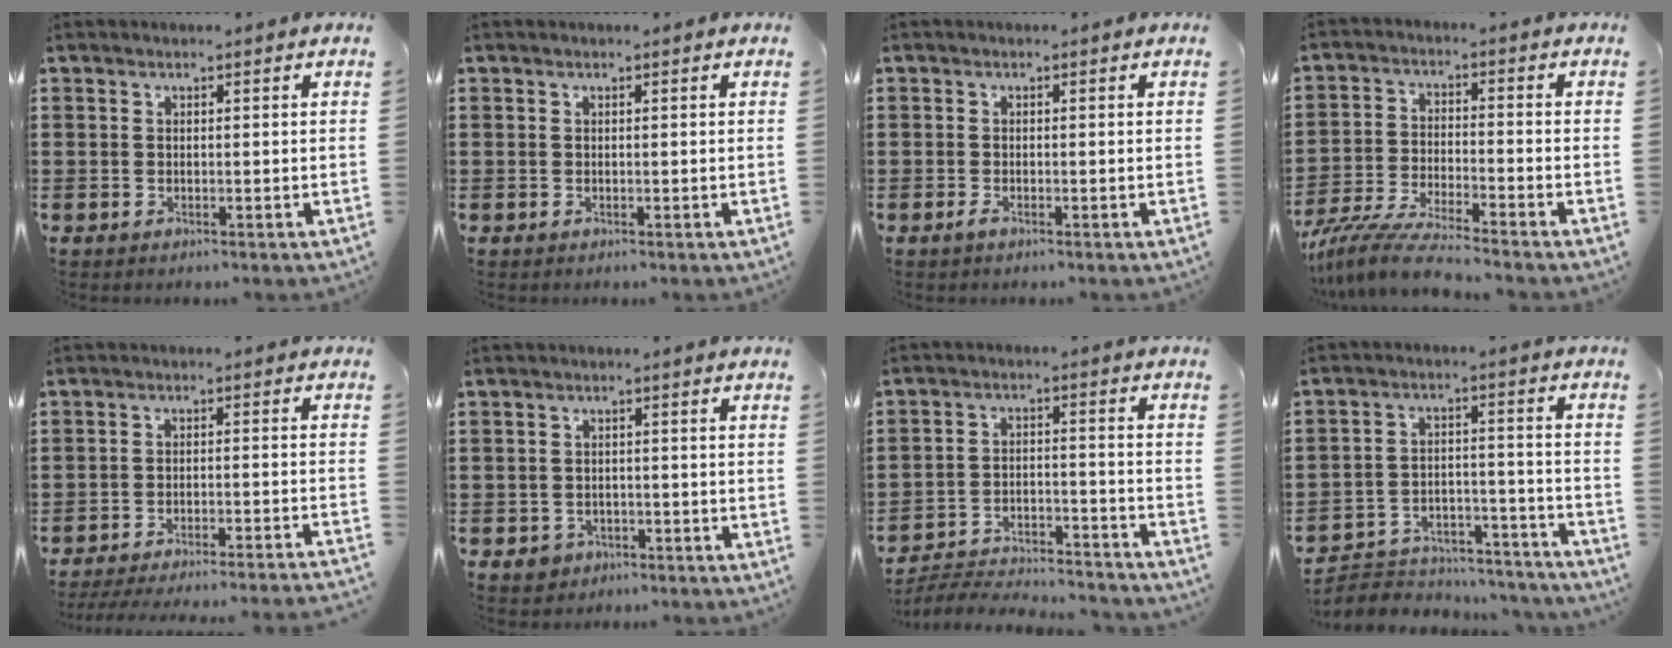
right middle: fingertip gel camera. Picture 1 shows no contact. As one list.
[{"total": 0.0}, {"total": 0.8, "force": [-0.5, 0.2, 0.7], "torque": [-0.021, -0.007, -0.010]}, {"total": 7.3, "force": [-6.7, -0.1, 2.8], "torque": [-0.065, -0.010, -0.133]}, {"total": 4.7, "force": [-4.4, -0.4, 1.5], "torque": [-0.023, -0.011, -0.087]}, {"total": 1.8, "force": [-1.3, 1.2, 0.3], "torque": [-0.012, 0.001, -0.030]}, {"total": 5.1, "force": [-5.0, 0.5, 1.0], "torque": [-0.034, 0.000, -0.107]}, {"total": 4.3, "force": [-4.1, 1.2, 0.4], "torque": [-0.014, 0.005, -0.087]}]